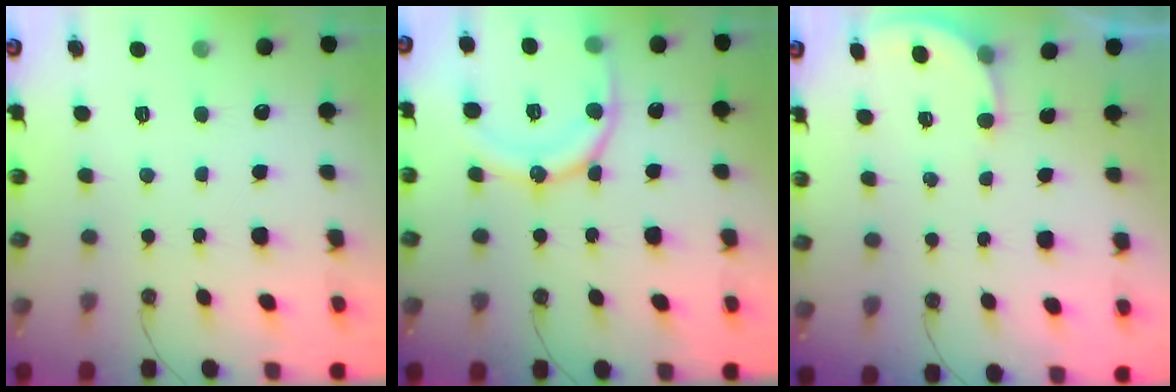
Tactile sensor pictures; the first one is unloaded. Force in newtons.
{"total": 14.9, "press": 14.8, "slide": 1.5}
{"total": 2.4, "press": 2.4, "slide": 0.3}